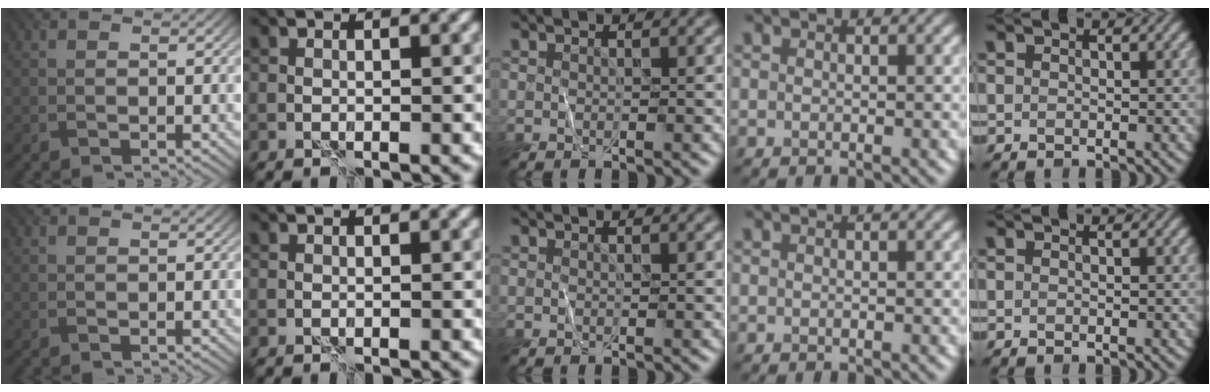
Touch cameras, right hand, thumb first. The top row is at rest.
{}